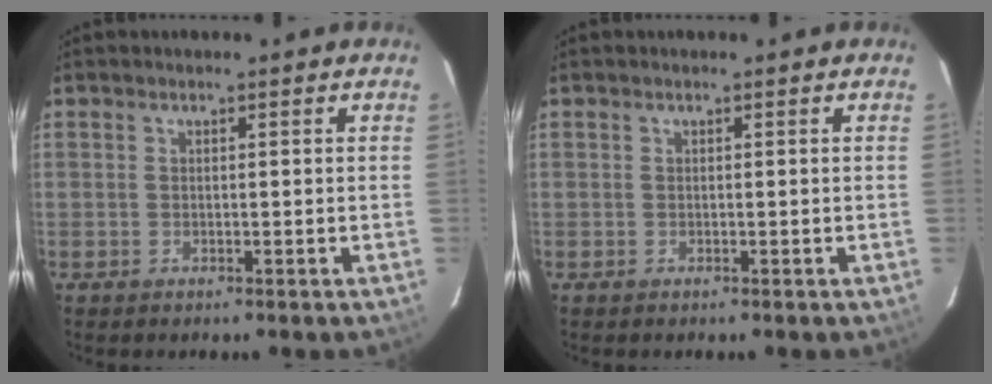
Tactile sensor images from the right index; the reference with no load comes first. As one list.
[{"total": 0.0}]